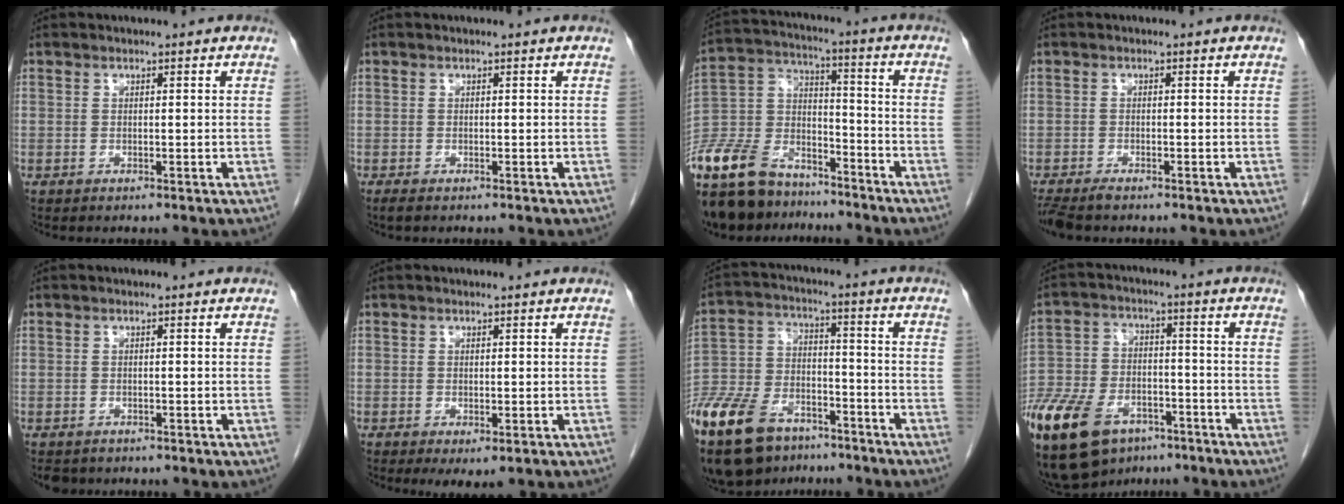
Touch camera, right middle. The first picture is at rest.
{"total": 0.9, "force": [-0.7, 0.2, 0.5], "torque": [-0.014, -0.003, -0.011]}
{"total": 22.0, "force": [-17.4, 9.8, 9.3], "torque": [-0.260, -0.014, -0.308]}
{"total": 3.4, "force": [-2.9, 0.6, 1.7], "torque": [-0.031, -0.010, -0.049]}
{"total": 2.6, "force": [-2.1, 1.6, 0.5], "torque": [-0.010, -0.001, -0.030]}
{"total": 2.4, "force": [-1.0, 0.8, 2.1], "torque": [-0.032, -0.009, -0.005]}
{"total": 20.7, "force": [-14.5, 10.1, 10.9], "torque": [-0.286, -0.016, -0.256]}
{"total": 26.1, "force": [-16.2, 14.3, 14.7], "torque": [-0.387, -0.037, -0.272]}